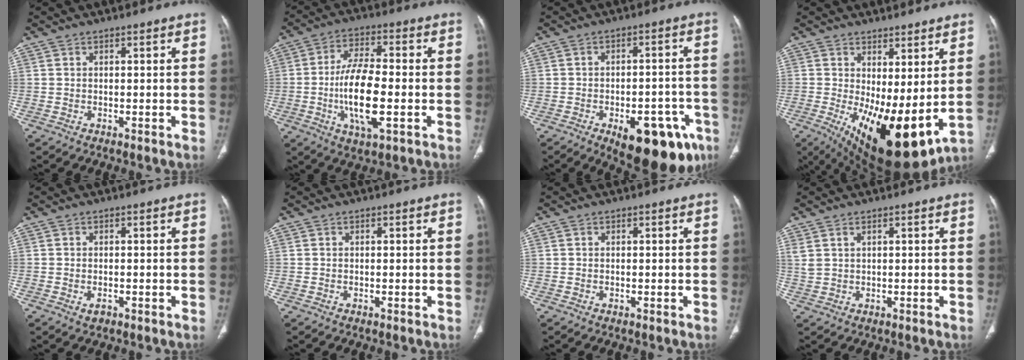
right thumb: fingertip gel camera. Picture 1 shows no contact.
{"total": 13.3, "force": [-2.6, 4.8, 12.1], "torque": [-0.230, 0.006, -0.048]}
{"total": 17.4, "force": [-8.5, 8.0, 12.9], "torque": [-0.110, 0.034, -0.099]}
{"total": 16.1, "force": [-0.6, 6.3, 14.8], "torque": [-0.248, -0.032, 0.014]}
{"total": 1.5, "force": [-0.6, 0.9, 1.0], "torque": [-0.017, 0.002, -0.007]}
{"total": 0.0}
{"total": 0.0}
{"total": 2.5, "force": [1.4, 1.2, 1.7], "torque": [-0.044, 0.005, 0.041]}